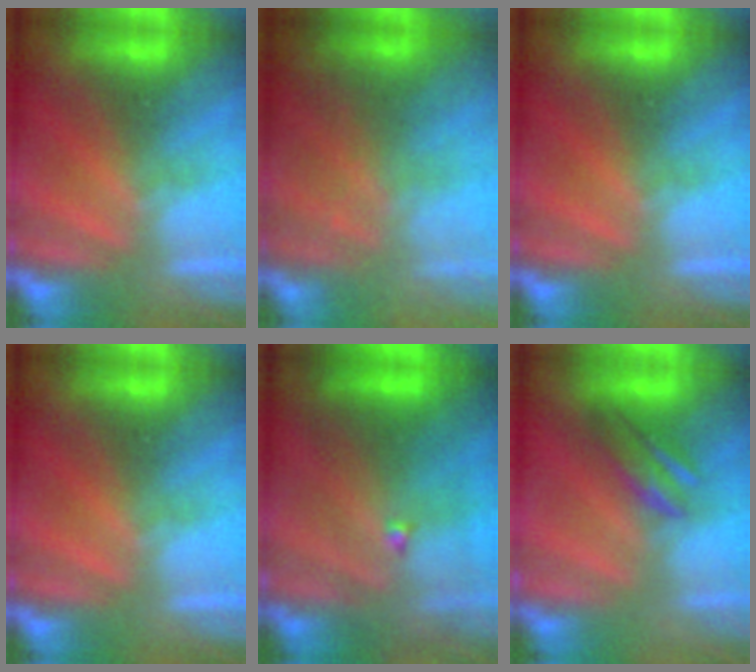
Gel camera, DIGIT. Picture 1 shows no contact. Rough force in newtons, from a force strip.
{"total": 8.3}
{"total": 0.0}
{"total": 0.0}
{"total": 4.8}
{"total": 6.4}